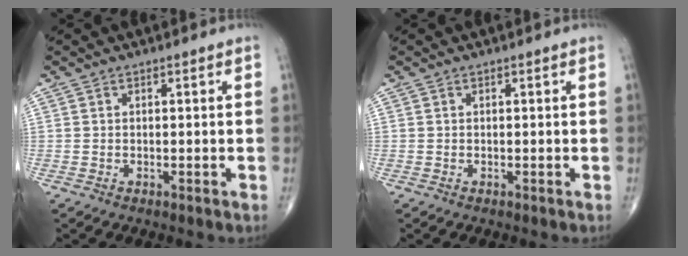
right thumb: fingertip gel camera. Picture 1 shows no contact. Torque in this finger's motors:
{"motor_torque": [-0.04, 0.04, -0.01, 0.01, 0.00]}